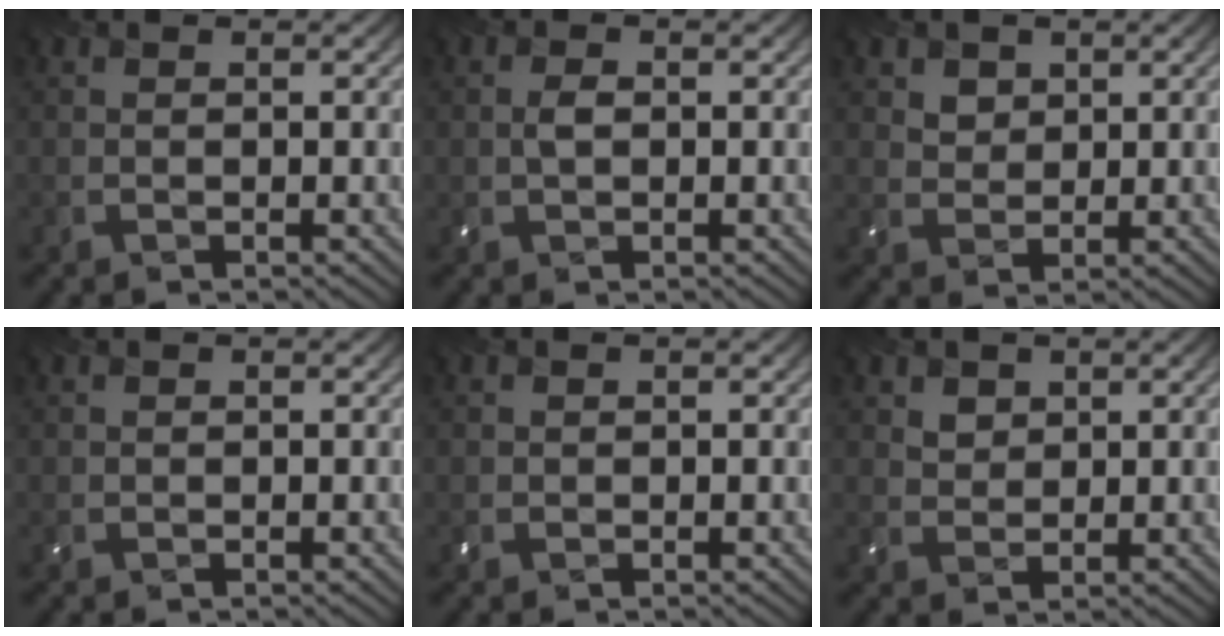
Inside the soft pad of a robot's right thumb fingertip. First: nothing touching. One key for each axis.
{"total": 1.6, "fx": 0.0, "fy": 1.0, "fz": 1.3, "tx": -0.031, "ty": 0.002, "tz": -0.001}
{"total": 2.9, "fx": 1.6, "fy": 2.2, "fz": 1.1, "tx": -0.034, "ty": -0.008, "tz": 0.032}
{"total": 0.0}
{"total": 0.6, "fx": -0.1, "fy": 0.6, "fz": 0.1, "tx": -0.003, "ty": -0.003, "tz": -0.002}
{"total": 2.3, "fx": 1.3, "fy": 1.7, "fz": 0.8, "tx": -0.024, "ty": -0.005, "tz": 0.024}